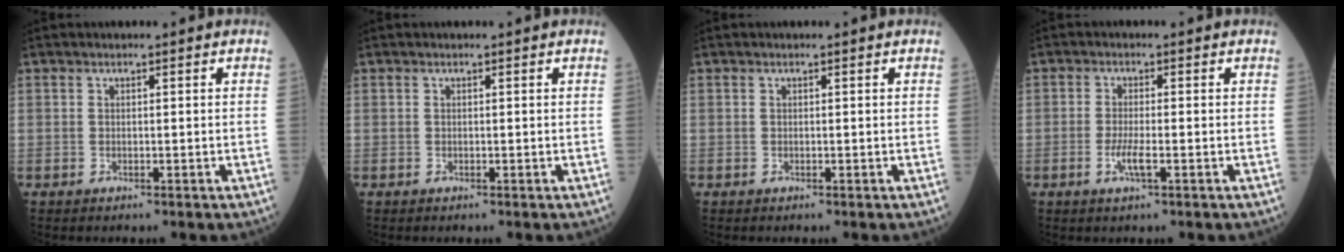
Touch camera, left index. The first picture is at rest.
{"total": 0.0}
{"total": 0.0}
{"total": 2.8, "force": [-1.1, 0.3, 2.6], "torque": [-0.055, -0.003, -0.021]}